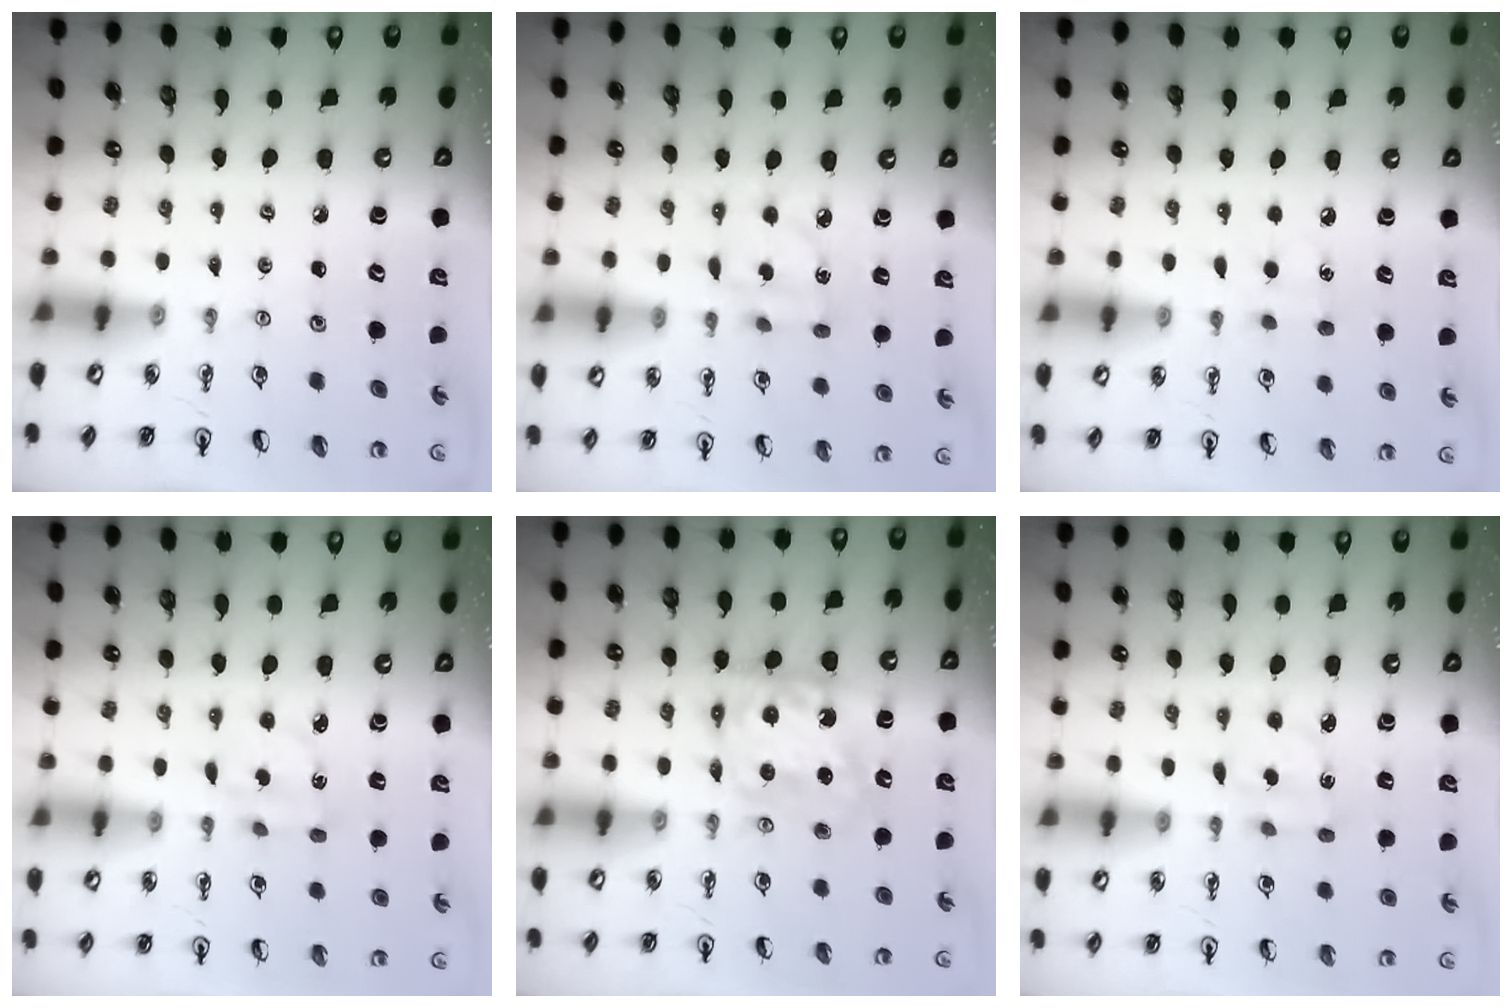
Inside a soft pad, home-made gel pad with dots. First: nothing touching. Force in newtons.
{"total": 4.1, "press": 4.1, "slide": 0.2}
{"total": 5.0, "press": 4.9, "slide": 0.5}
{"total": 2.7, "press": 2.7, "slide": 0.5}
{"total": 11.0, "press": 11.0, "slide": 0.5}
{"total": 2.9, "press": 2.8, "slide": 0.8}